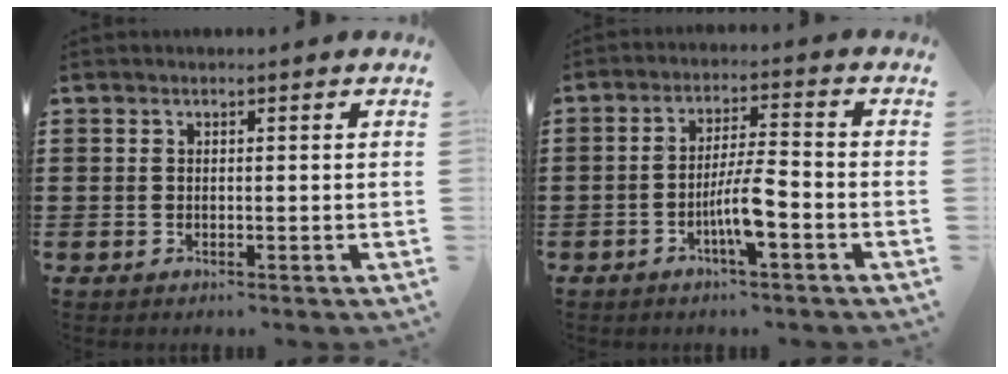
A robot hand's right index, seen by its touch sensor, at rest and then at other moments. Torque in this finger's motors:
{"motor_torque": [1.68, 0.43, 0.64, 0.08]}